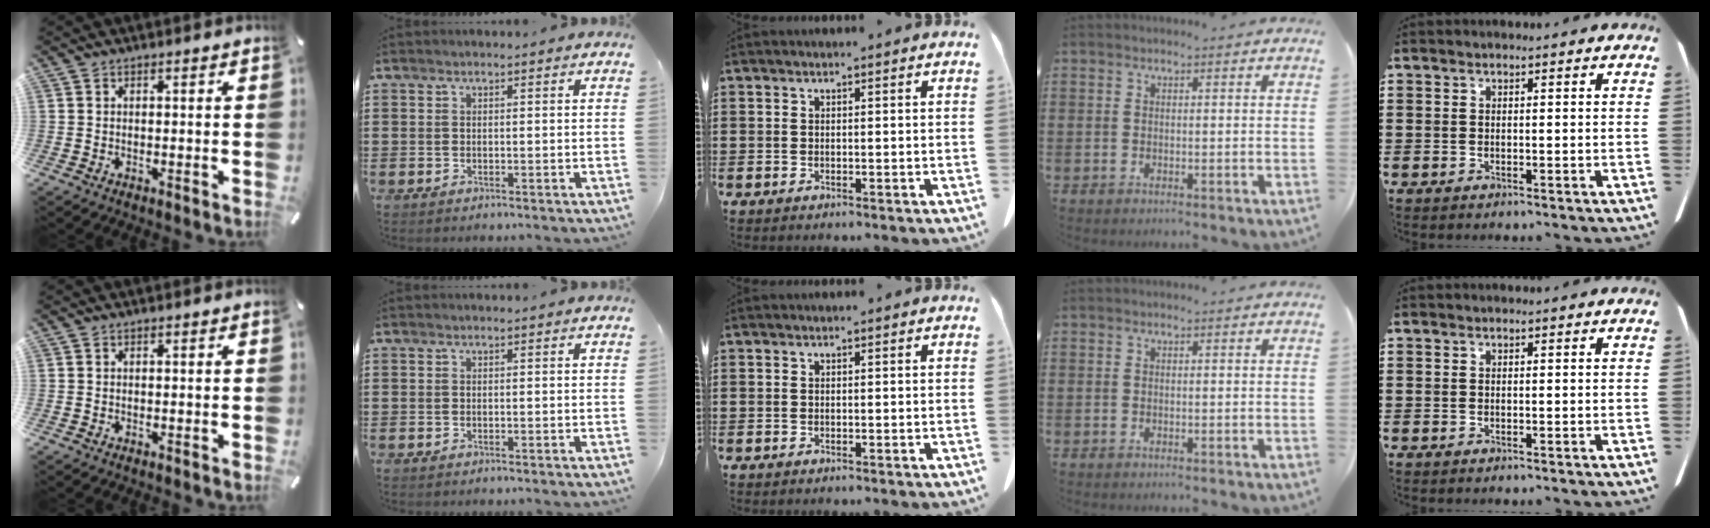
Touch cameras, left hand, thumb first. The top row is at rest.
{}